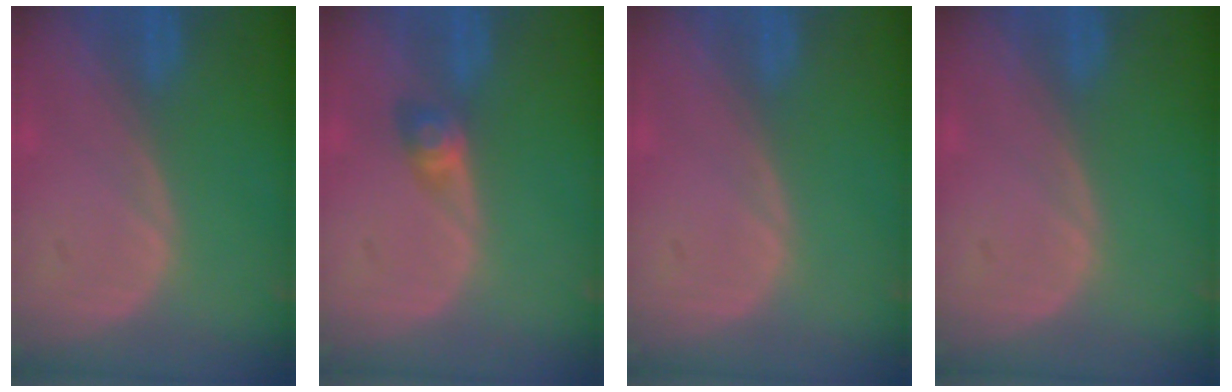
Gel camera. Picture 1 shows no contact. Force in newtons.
{"total": 2.9, "press": 2.6, "slide": 1.4}
{"total": 0.0}
{"total": 0.0}